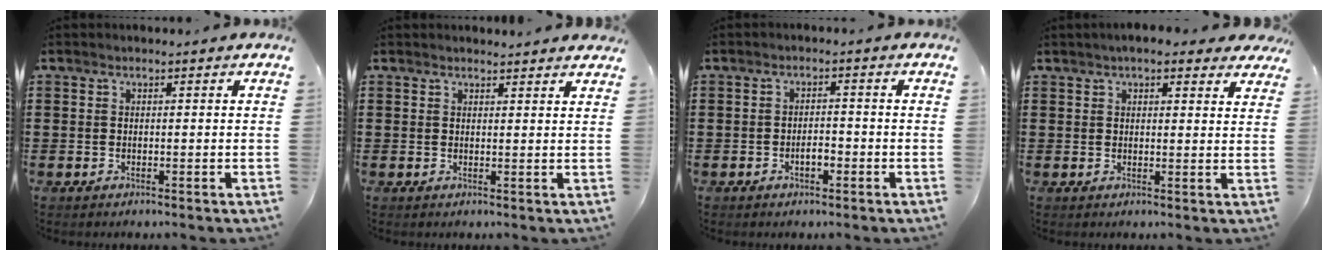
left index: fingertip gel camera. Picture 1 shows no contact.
{"total": 1.6, "force": [1.6, 0.0, 0.2], "torque": [-0.008, 0.001, 0.031]}
{"total": 2.3, "force": [-1.0, 0.9, 1.8], "torque": [-0.035, 0.004, -0.020]}
{"total": 3.8, "force": [3.2, 0.9, 1.9], "torque": [-0.046, 0.001, 0.059]}